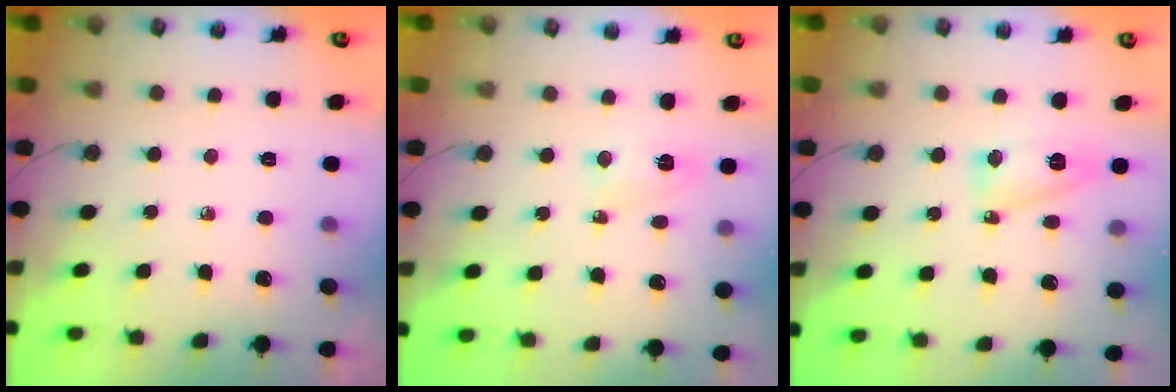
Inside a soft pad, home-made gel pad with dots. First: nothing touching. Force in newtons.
{"total": 3.4, "press": 3.1, "slide": 1.4}
{"total": 7.2, "press": 7.2, "slide": 1.0}